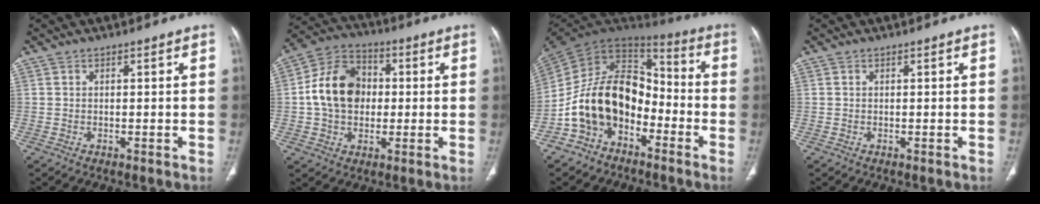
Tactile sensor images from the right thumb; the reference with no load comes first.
{"total": 13.6, "force": [0.4, 10.4, 8.7], "torque": [-0.130, 0.025, 0.001]}
{"total": 18.0, "force": [-6.6, 12.3, 11.3], "torque": [-0.177, 0.085, -0.128]}
{"total": 0.0}